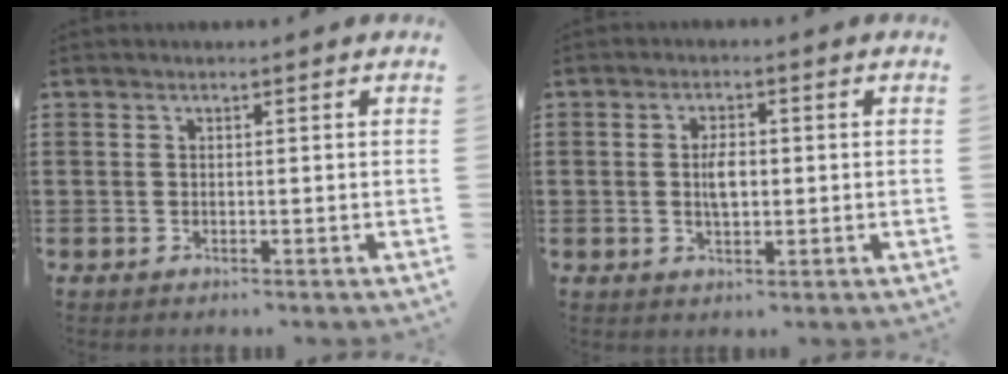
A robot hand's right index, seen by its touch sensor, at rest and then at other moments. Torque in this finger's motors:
{"motor_torque": [1.19, 0.95, 0.35, 0.09]}